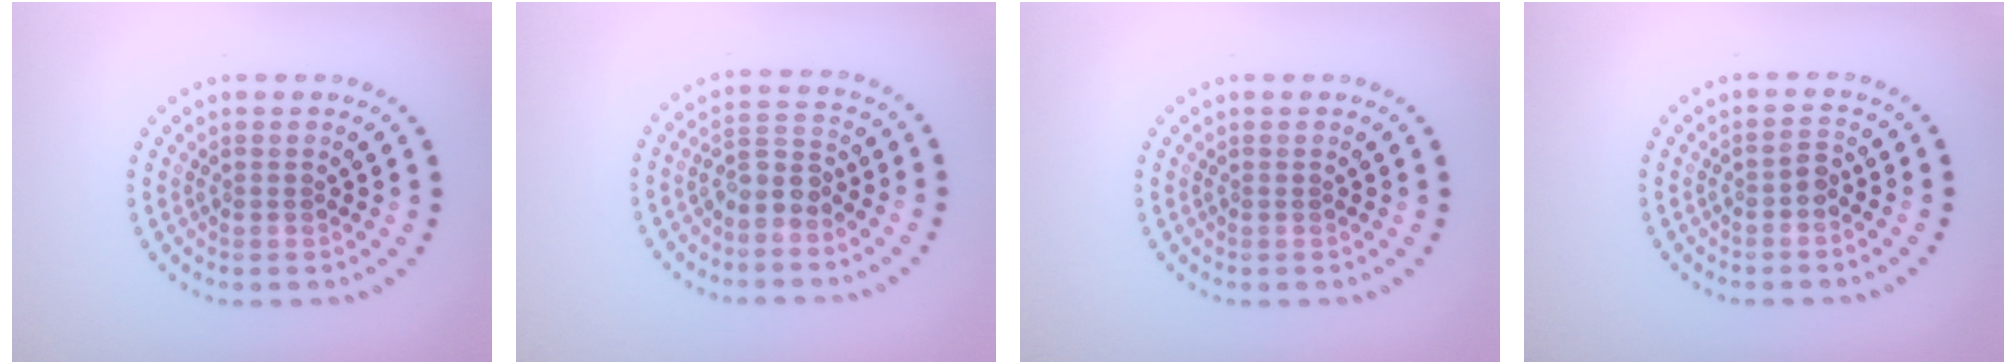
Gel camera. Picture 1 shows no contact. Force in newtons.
{"total": 2.5, "press": 2.0, "slide": 1.6}
{"total": 0.0}
{"total": 1.1, "press": 1.0, "slide": 0.4}